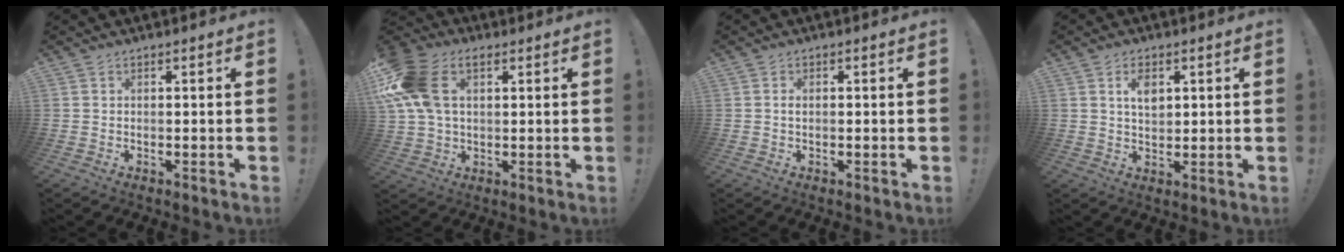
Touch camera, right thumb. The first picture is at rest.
{"total": 15.0, "force": [4.8, 9.8, 10.2], "torque": [-0.214, -0.004, 0.093]}
{"total": 0.7, "force": [0.1, 0.5, 0.4], "torque": [-0.009, 0.004, 0.002]}
{"total": 5.5, "force": [1.9, 3.4, 3.9], "torque": [-0.060, -0.001, 0.030]}